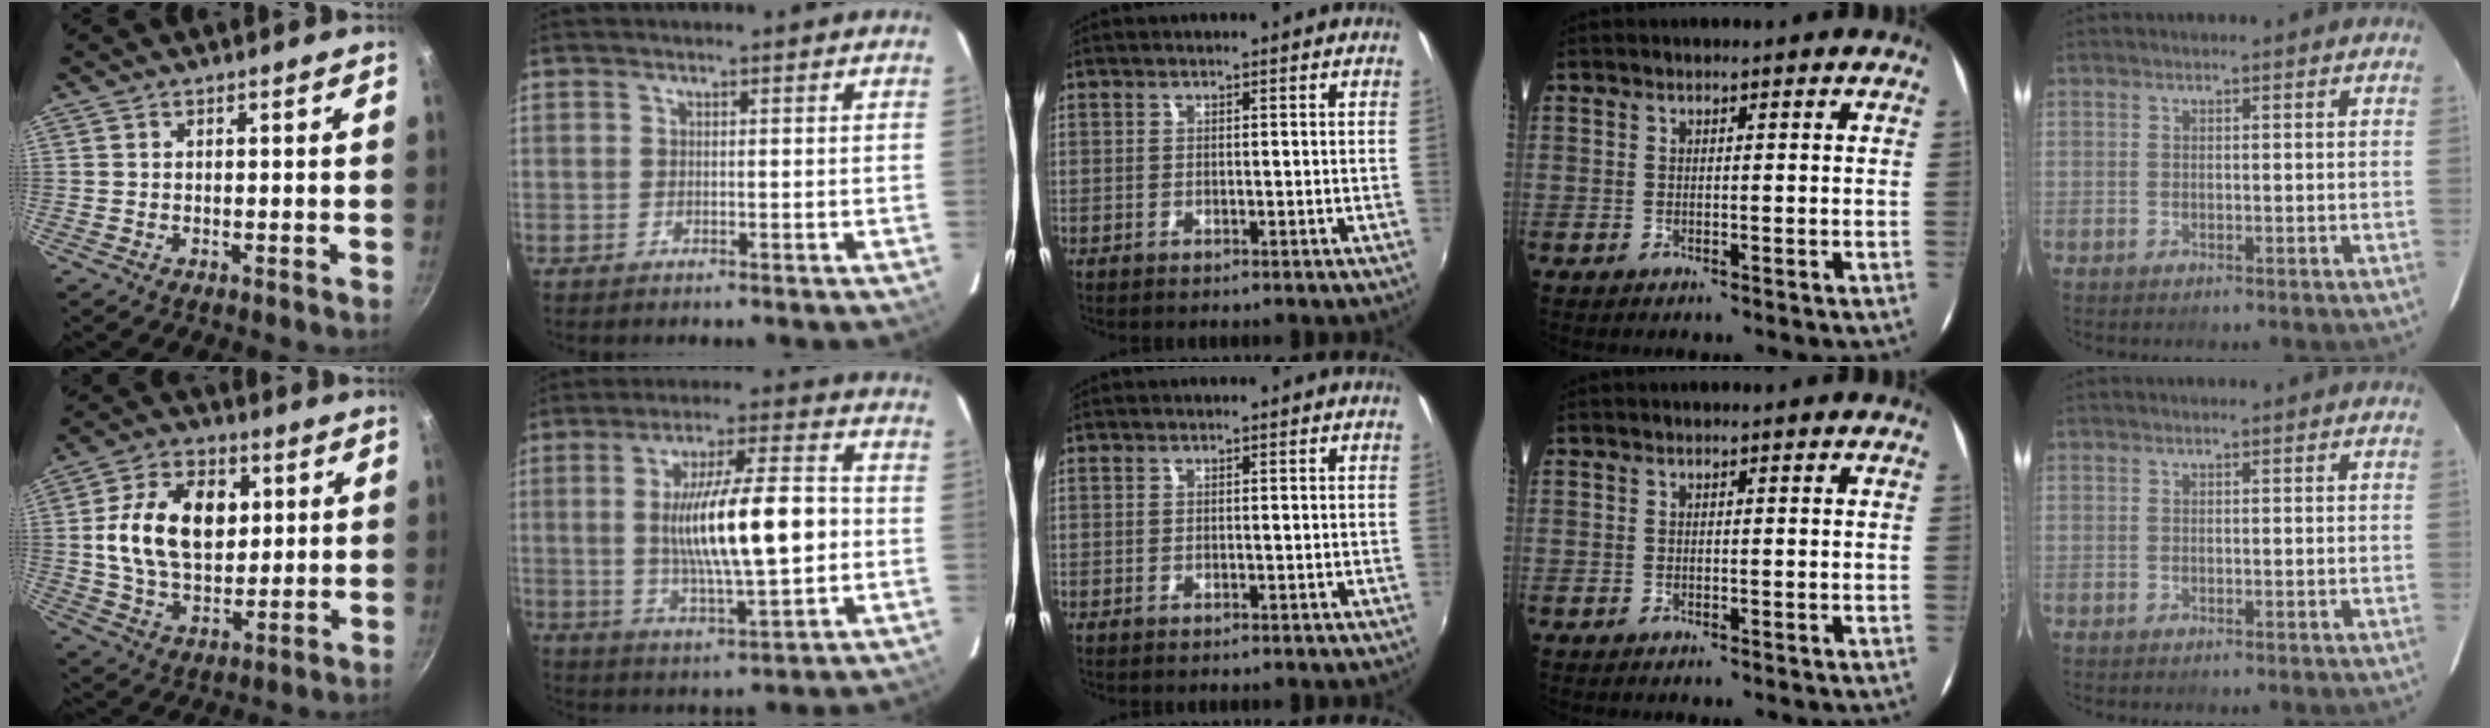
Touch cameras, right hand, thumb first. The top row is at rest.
{"thumb": {"total": 16.7, "force": [3.1, 11.1, 12.1], "torque": [-0.185, 0.001, 0.049]}, "index": {"total": 16.8, "force": [-0.6, 3.5, 16.5], "torque": [-0.280, 0.002, 0.000]}}